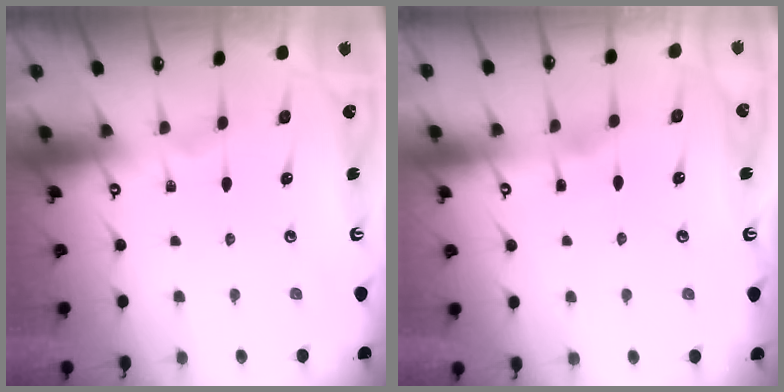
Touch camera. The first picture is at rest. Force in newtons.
{"total": 2.6, "press": 2.5, "slide": 0.2}